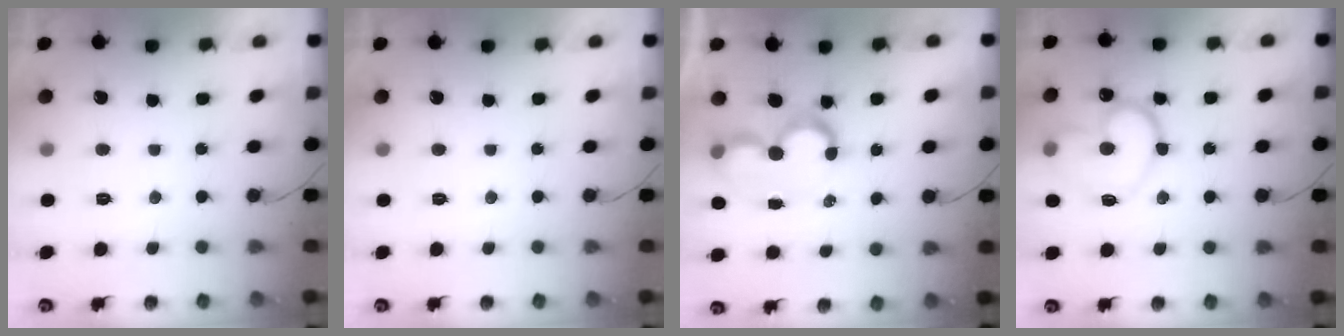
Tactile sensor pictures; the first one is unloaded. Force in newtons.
{"total": 1.7, "press": 1.7, "slide": 0.1}
{"total": 8.3, "press": 8.3, "slide": 0.7}
{"total": 15.5, "press": 15.4, "slide": 1.3}